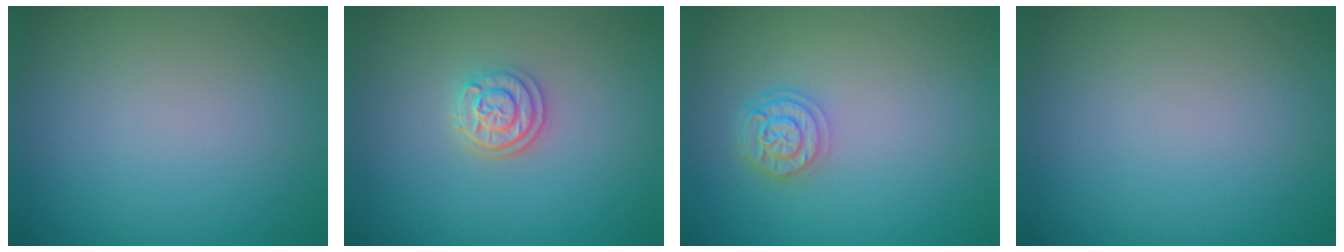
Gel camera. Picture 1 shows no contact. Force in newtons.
{"total": 2.6, "press": 2.2, "slide": 1.3}
{"total": 2.3, "press": 1.9, "slide": 1.3}
{"total": 0.0}